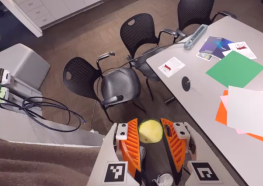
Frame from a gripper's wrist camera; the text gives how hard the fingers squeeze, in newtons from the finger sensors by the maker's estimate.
{"total": 8.4, "left": 8.5, "right": 8.2}